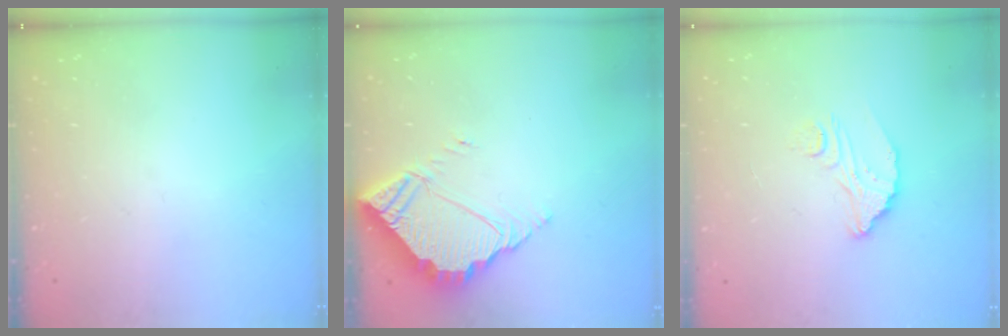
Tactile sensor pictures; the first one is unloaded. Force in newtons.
{"total": 6.0, "press": 6.0, "slide": 0.3}
{"total": 7.8, "press": 7.8, "slide": 0.6}